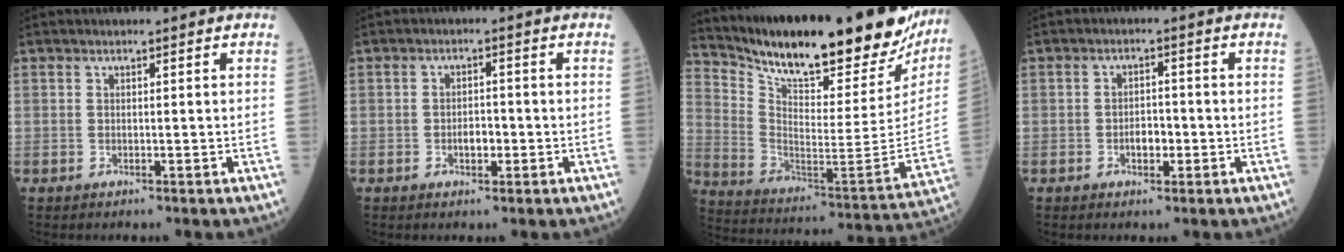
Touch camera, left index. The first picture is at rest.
{"total": 2.4, "force": [-1.0, 1.2, 1.9], "torque": [-0.028, 0.001, -0.016]}
{"total": 29.8, "force": [25.3, 6.3, 14.5], "torque": [-0.248, -0.067, 0.357]}
{"total": 2.7, "force": [-1.1, 1.5, 2.0], "torque": [-0.029, 0.002, -0.018]}